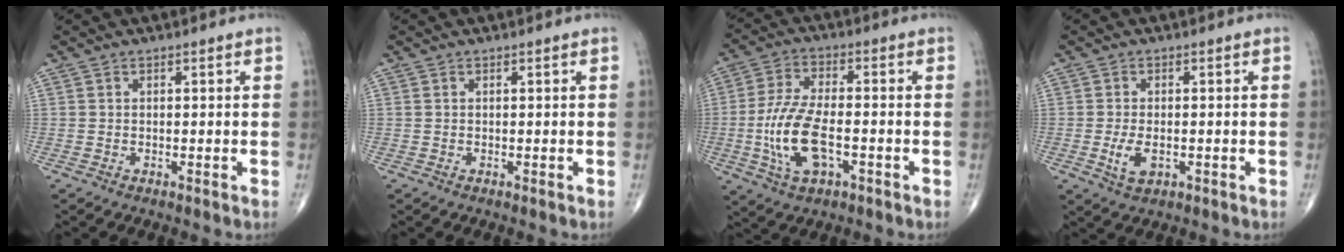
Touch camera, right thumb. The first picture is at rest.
{"total": 0.0}
{"total": 12.4, "force": [-2.8, 5.8, 10.6], "torque": [-0.221, 0.012, -0.051]}
{"total": 4.3, "force": [-0.9, 2.3, 3.5], "torque": [-0.067, -0.005, -0.013]}